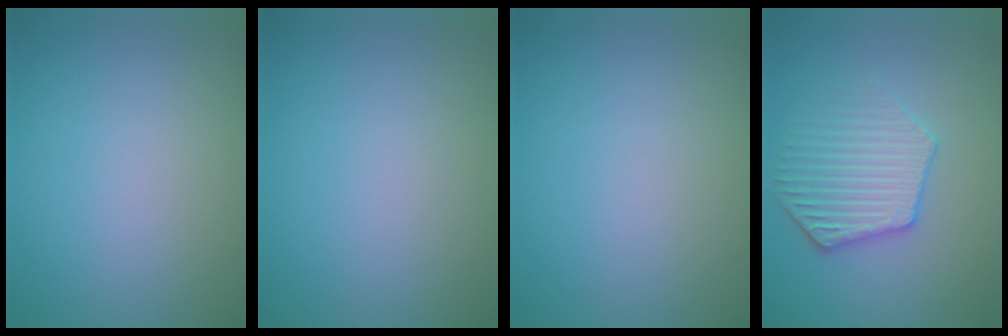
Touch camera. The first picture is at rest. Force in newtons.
{"total": 0.0}
{"total": 0.0}
{"total": 3.5, "press": 3.4, "slide": 0.8}